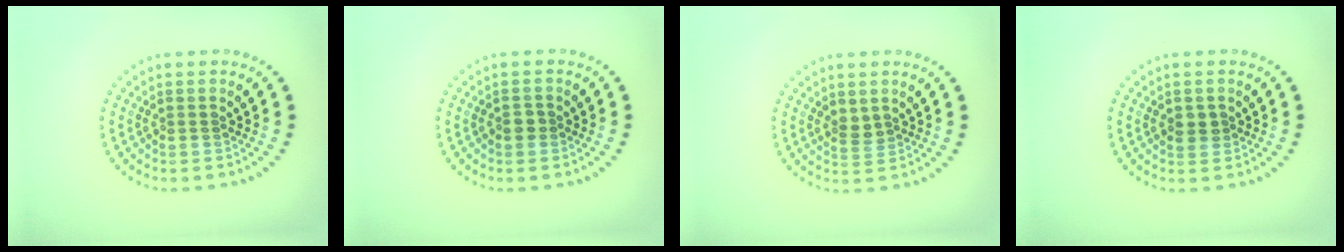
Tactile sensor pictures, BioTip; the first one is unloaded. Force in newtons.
{"total": 1.0, "press": 1.0, "slide": 0.3}
{"total": 1.4, "press": 1.2, "slide": 0.6}
{"total": 1.3, "press": 1.3, "slide": 0.3}